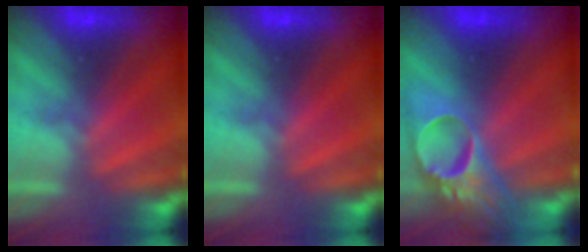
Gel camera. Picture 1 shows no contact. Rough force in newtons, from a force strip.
{"total": 0.0}
{"total": 7.8}